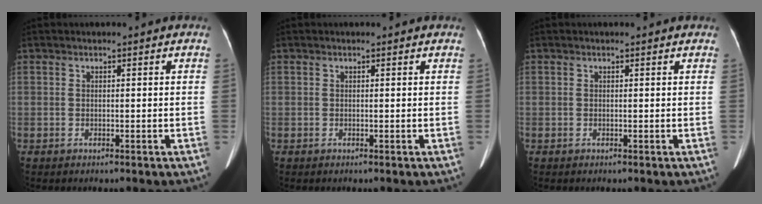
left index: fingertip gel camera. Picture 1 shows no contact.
{"total": 1.2, "force": [1.1, 0.3, 0.2], "torque": [-0.016, 0.007, 0.007]}
{"total": 1.4, "force": [1.3, 0.4, 0.3], "torque": [-0.018, 0.009, 0.007]}